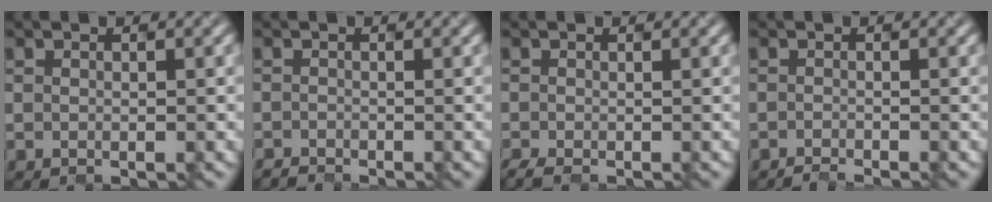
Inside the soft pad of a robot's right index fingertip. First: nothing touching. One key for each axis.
{"total": 0.6, "fx": -0.6, "fy": -0.1, "fz": -0.2, "tx": 0.005, "ty": -0.003, "tz": -0.013}
{"total": 0.7, "fx": -0.5, "fy": 0.1, "fz": 0.5, "tx": -0.015, "ty": -0.003, "tz": -0.012}
{"total": 0.9, "fx": -0.6, "fy": 0.4, "fz": 0.6, "tx": 0.006, "ty": -0.007, "tz": -0.016}